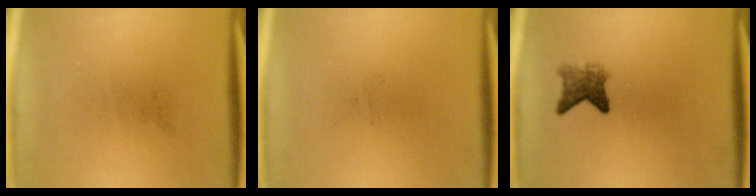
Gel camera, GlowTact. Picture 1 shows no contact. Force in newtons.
{"total": 0.0}
{"total": 3.1}